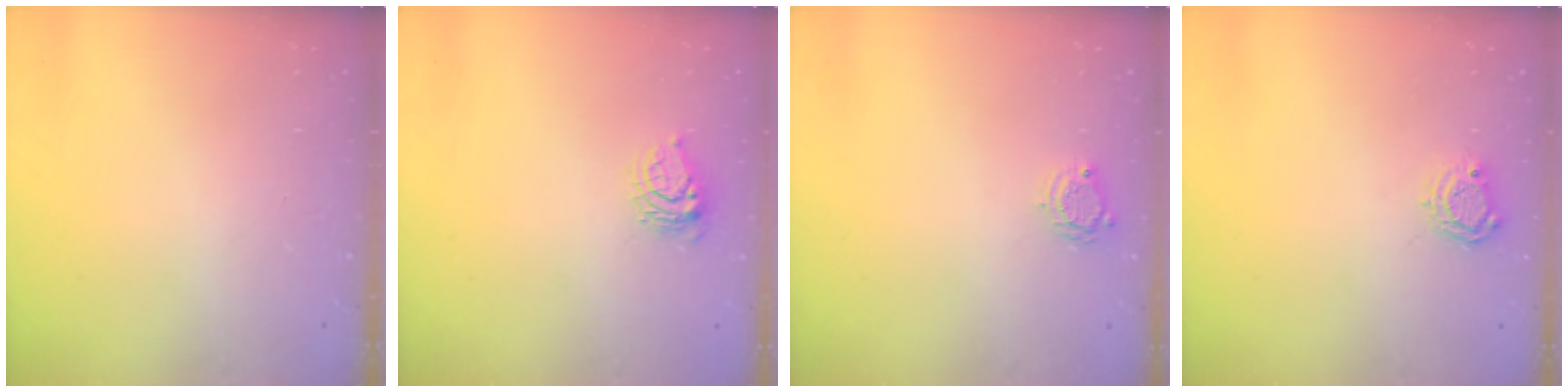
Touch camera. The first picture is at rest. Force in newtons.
{"total": 6.2, "press": 6.2, "slide": 0.8}
{"total": 3.9, "press": 3.9, "slide": 0.4}
{"total": 4.4, "press": 4.4, "slide": 0.6}